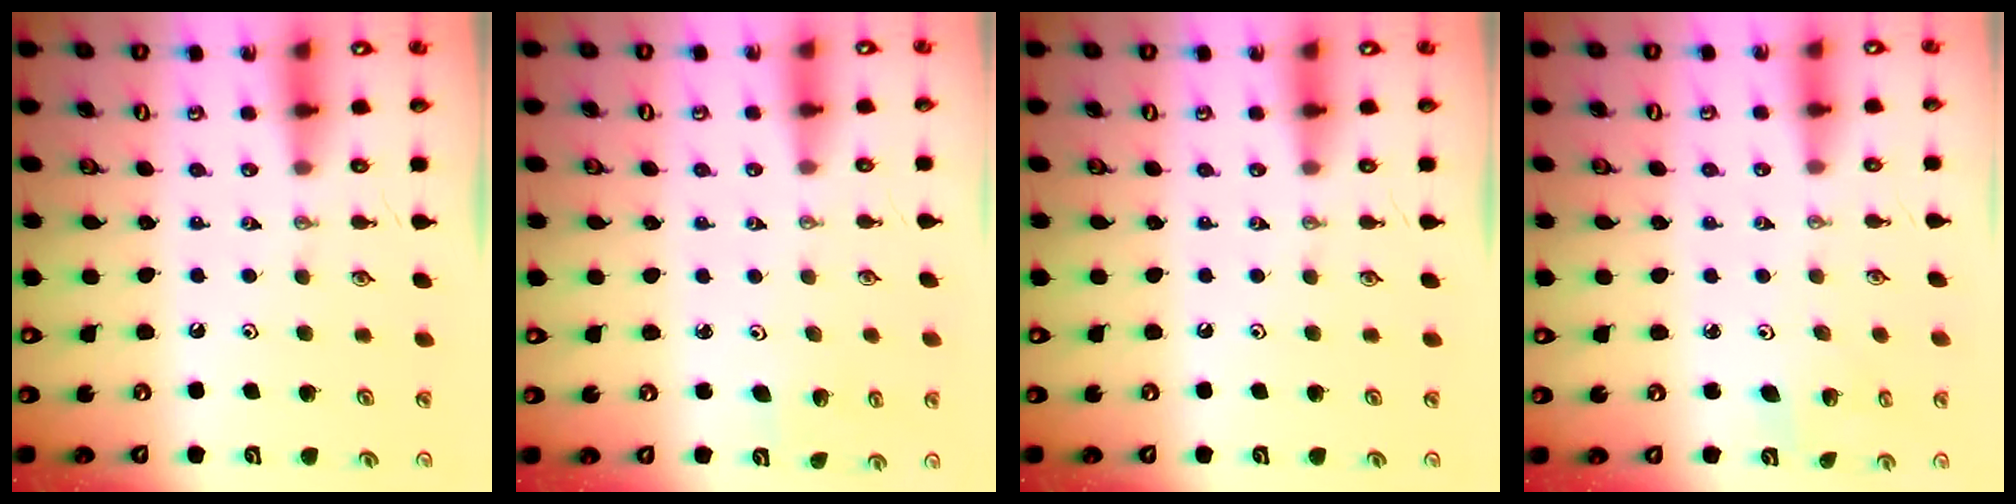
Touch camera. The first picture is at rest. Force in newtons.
{"total": 2.6, "press": 2.5, "slide": 0.9}
{"total": 0.0}
{"total": 2.8, "press": 2.8, "slide": 0.2}